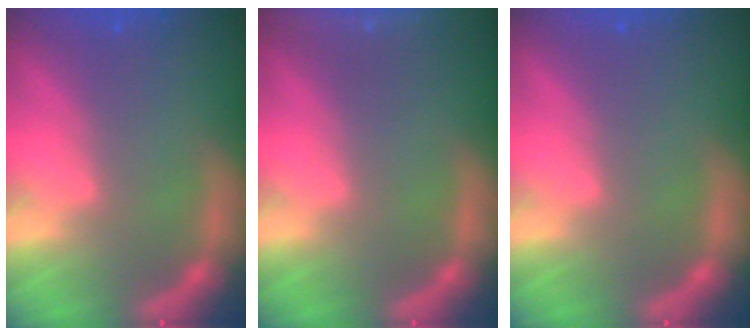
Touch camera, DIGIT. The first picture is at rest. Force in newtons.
{"total": 7.4}
{"total": 0.0}